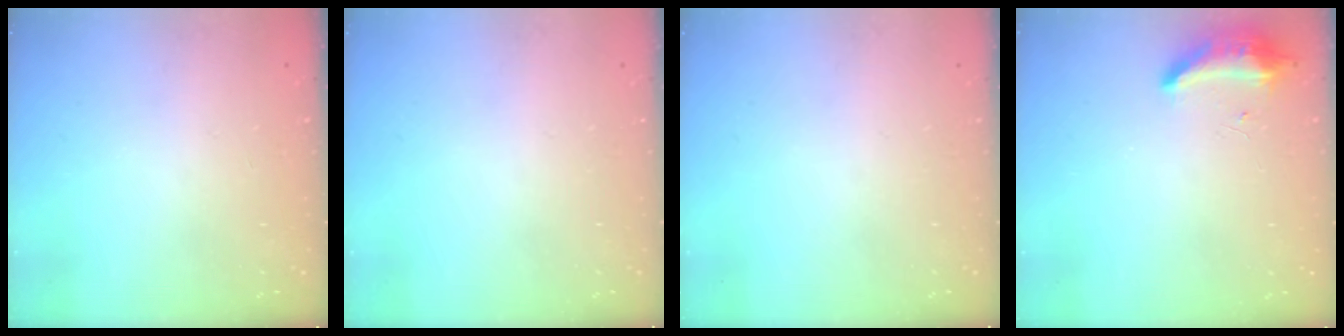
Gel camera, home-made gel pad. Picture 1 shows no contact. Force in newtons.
{"total": 0.0}
{"total": 0.0}
{"total": 8.7, "press": 8.5, "slide": 1.8}